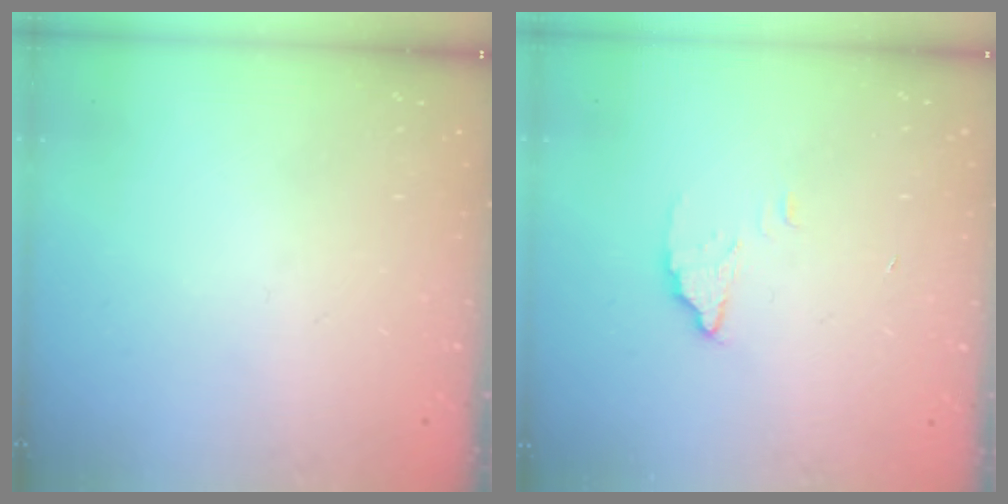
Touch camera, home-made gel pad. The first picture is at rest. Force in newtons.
{"total": 2.6, "press": 2.6, "slide": 0.2}